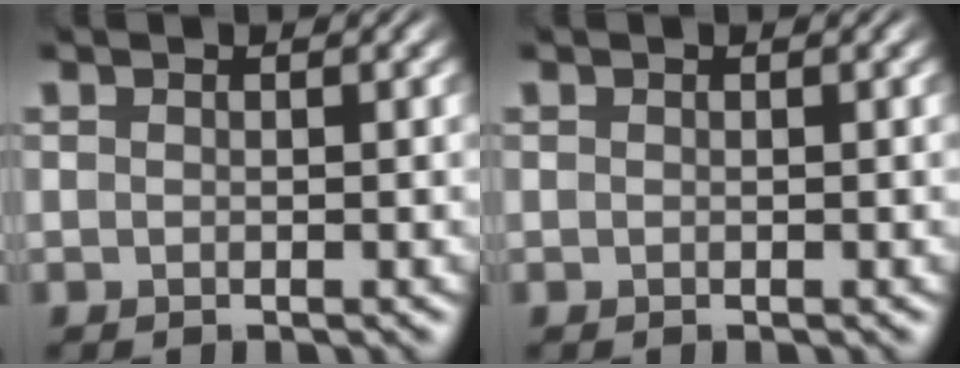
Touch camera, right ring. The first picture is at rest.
{"total": 0.0}